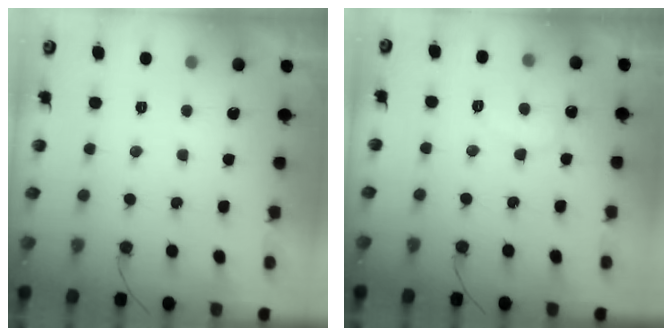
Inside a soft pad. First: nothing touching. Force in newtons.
{"total": 7.4, "press": 7.4, "slide": 0.5}